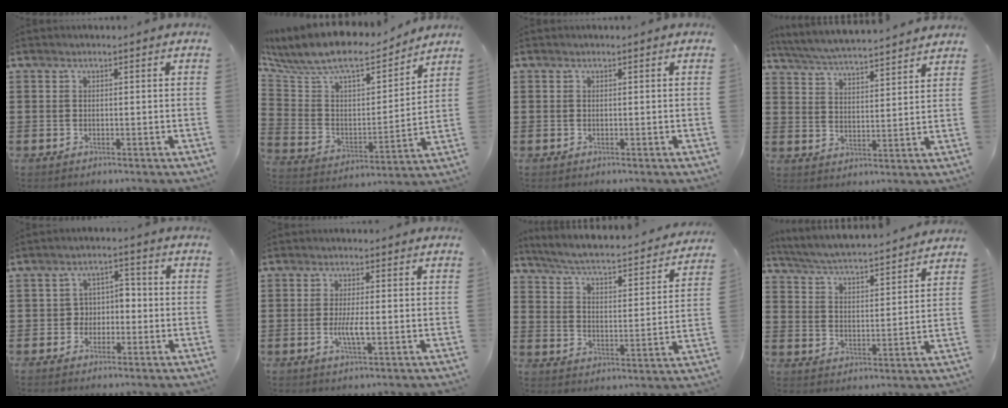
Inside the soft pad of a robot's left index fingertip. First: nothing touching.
{"total": 9.7, "force": [8.3, 2.6, 4.4], "torque": [-0.124, -0.060, 0.141]}
{"total": 0.0}
{"total": 5.1, "force": [5.0, -0.6, 1.0], "torque": [-0.043, -0.036, 0.084]}
{"total": 3.5, "force": [-1.2, 3.0, 1.4], "torque": [-0.038, 0.010, -0.031]}
{"total": 3.8, "force": [-0.7, 0.7, 3.7], "torque": [-0.071, -0.005, -0.013]}
{"total": 4.1, "force": [3.9, -0.3, 1.4], "torque": [-0.050, -0.038, 0.056]}
{"total": 4.6, "force": [4.5, -0.5, 1.0], "torque": [-0.042, -0.036, 0.072]}